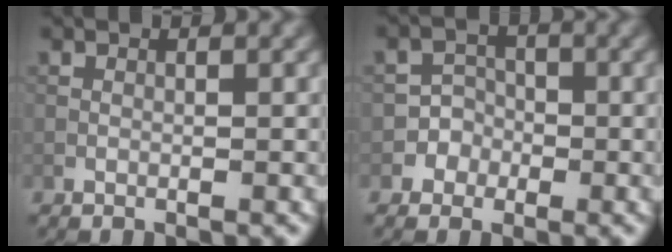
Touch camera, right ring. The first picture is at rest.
{"total": 2.1, "force": [-0.9, 1.9, -0.3], "torque": [0.031, 0.010, -0.022]}